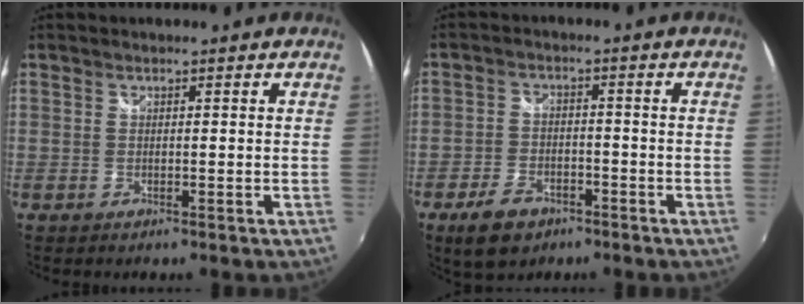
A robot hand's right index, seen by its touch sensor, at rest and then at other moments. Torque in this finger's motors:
{"motor_torque": [0.58, -0.56, 0.24, 0.03]}